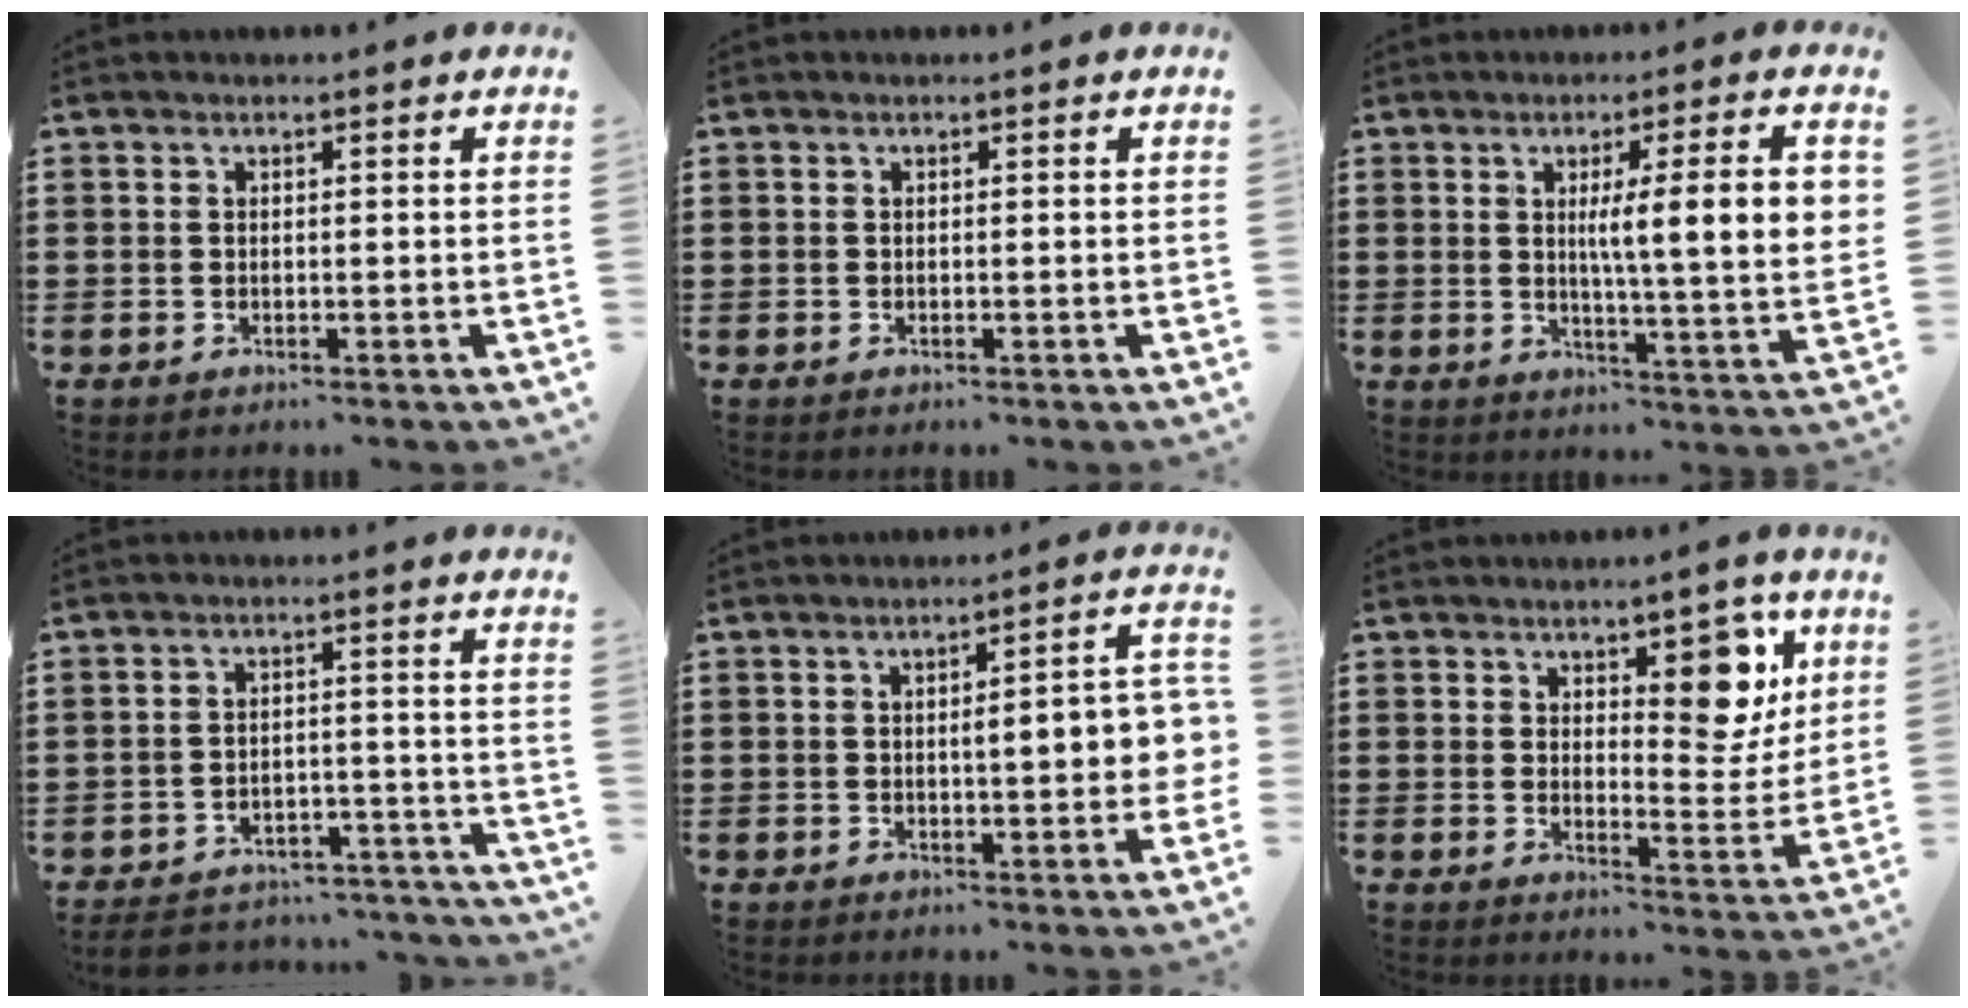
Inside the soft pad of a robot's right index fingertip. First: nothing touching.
{"total": 0.0}
{"total": 9.7, "force": [2.3, 1.0, 9.4], "torque": [-0.160, 0.000, 0.029]}
{"total": 5.0, "force": [-4.8, 0.9, 1.3], "torque": [-0.027, 0.007, -0.095]}
{"total": 6.7, "force": [-0.2, 1.4, 6.6], "torque": [-0.090, -0.007, -0.009]}
{"total": 8.9, "force": [4.9, 4.3, 6.1], "torque": [-0.076, -0.021, 0.078]}